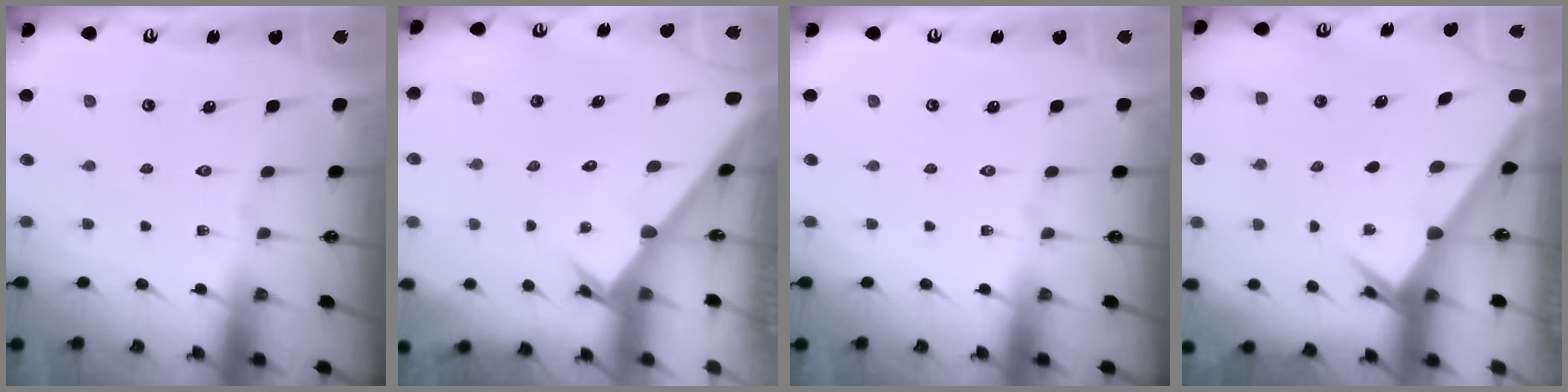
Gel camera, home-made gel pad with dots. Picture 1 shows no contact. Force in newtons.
{"total": 2.4, "press": 2.4, "slide": 0.1}
{"total": 0.0}
{"total": 2.4, "press": 2.4, "slide": 0.3}